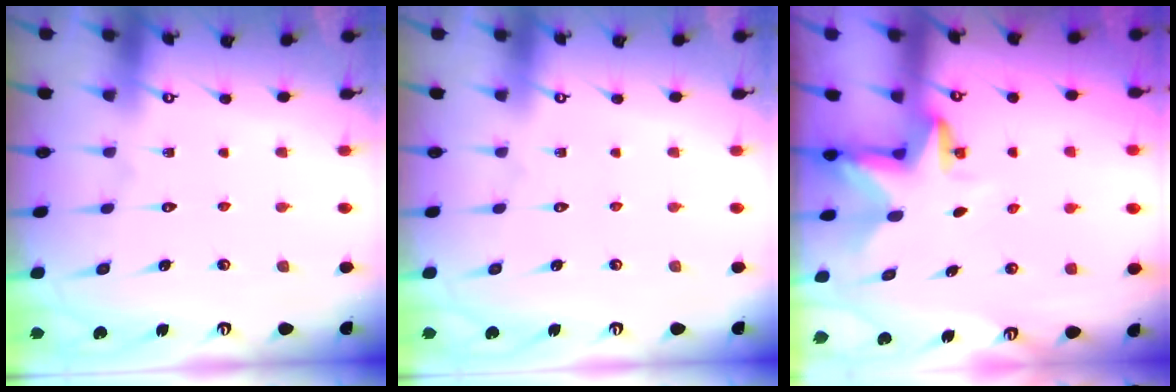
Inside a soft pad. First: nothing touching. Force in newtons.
{"total": 0.0}
{"total": 2.9, "press": 2.9, "slide": 0.2}